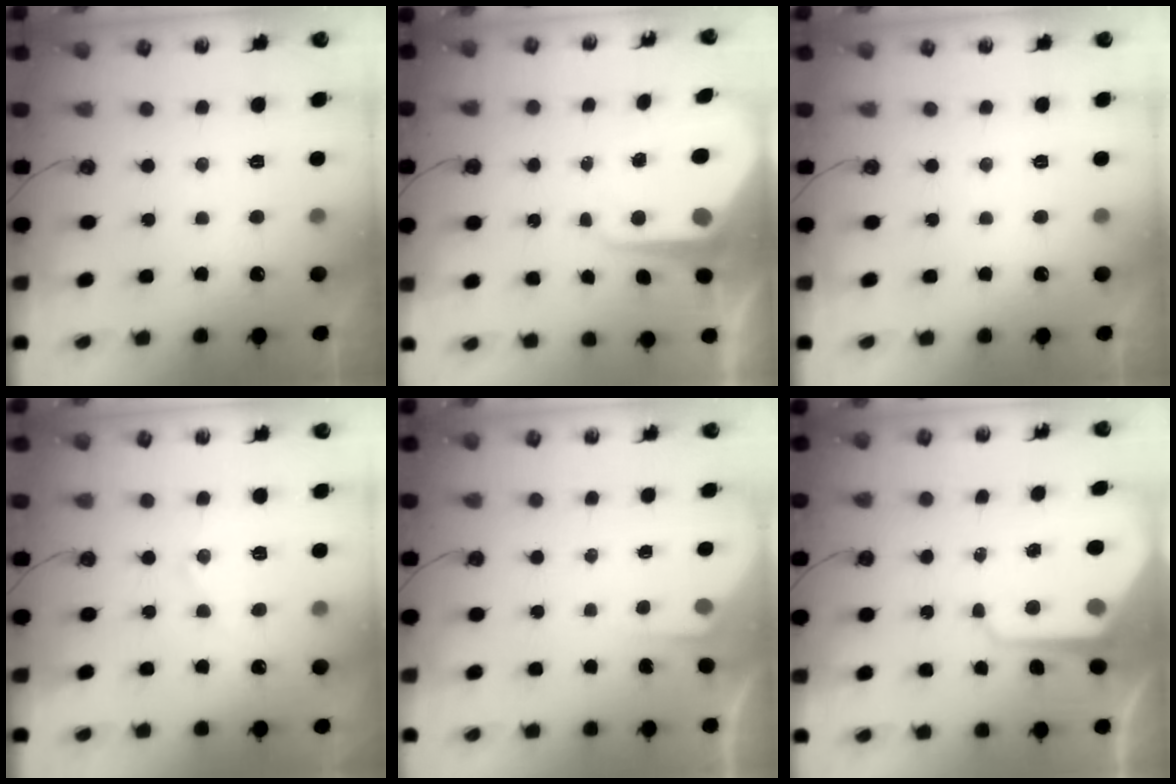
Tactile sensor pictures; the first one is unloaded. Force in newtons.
{"total": 10.8, "press": 10.7, "slide": 0.8}
{"total": 0.0}
{"total": 8.4, "press": 8.4, "slide": 0.6}
{"total": 2.7, "press": 2.7, "slide": 0.4}
{"total": 11.4, "press": 11.3, "slide": 1.1}